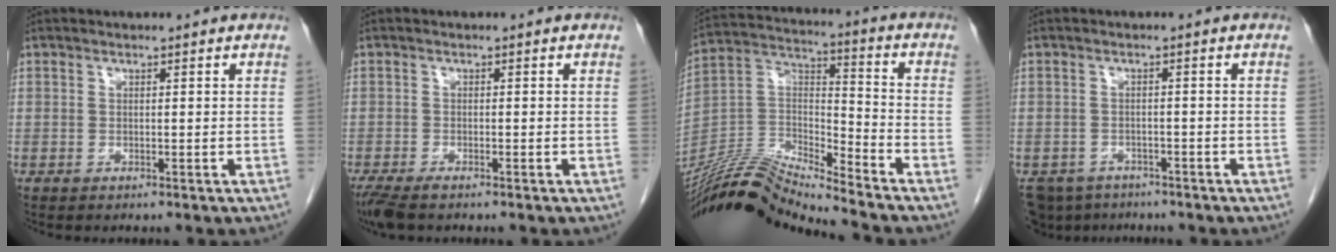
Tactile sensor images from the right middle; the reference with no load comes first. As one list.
[{"total": 3.7, "force": [-2.9, 0.9, 2.2], "torque": [-0.045, -0.012, -0.050]}, {"total": 16.0, "force": [-15.4, -1.5, 4.1], "torque": [-0.077, 0.032, -0.289]}, {"total": 6.3, "force": [-5.1, 3.5, 0.8], "torque": [-0.012, -0.005, -0.076]}]